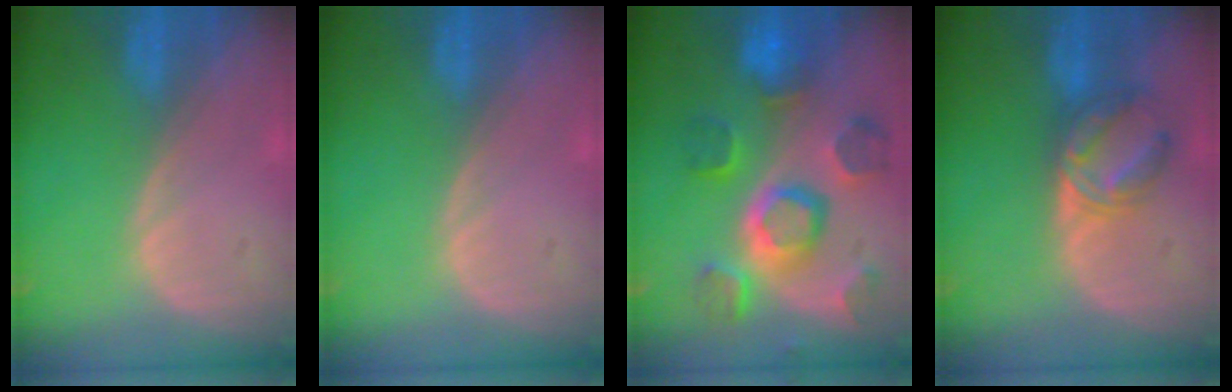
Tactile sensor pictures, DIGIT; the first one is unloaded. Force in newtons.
{"total": 0.0}
{"total": 11.3, "press": 10.0, "slide": 5.3}
{"total": 5.7, "press": 5.6, "slide": 0.9}